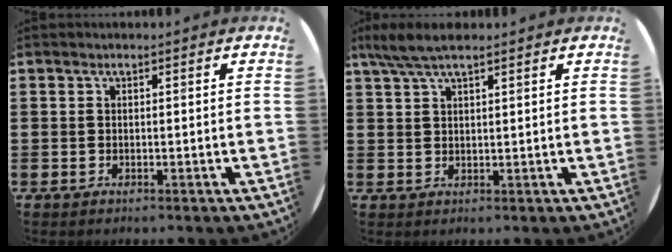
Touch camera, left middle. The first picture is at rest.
{"total": 4.0, "force": [3.0, 0.7, 2.6], "torque": [-0.057, 0.003, 0.055]}